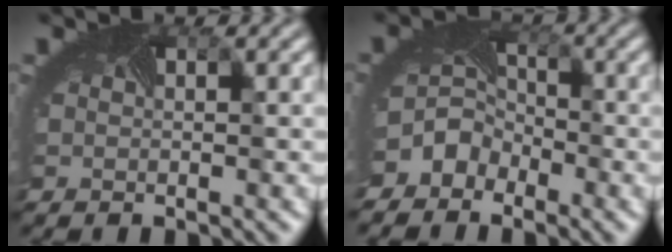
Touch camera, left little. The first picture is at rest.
{"total": 4.0, "force": [-2.8, 2.7, 0.8], "torque": [0.003, 0.000, -0.056]}